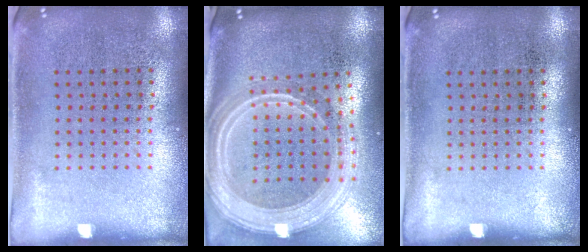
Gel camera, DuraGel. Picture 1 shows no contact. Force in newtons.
{"total": 2.9, "press": 2.4, "slide": 1.6}
{"total": 0.0}